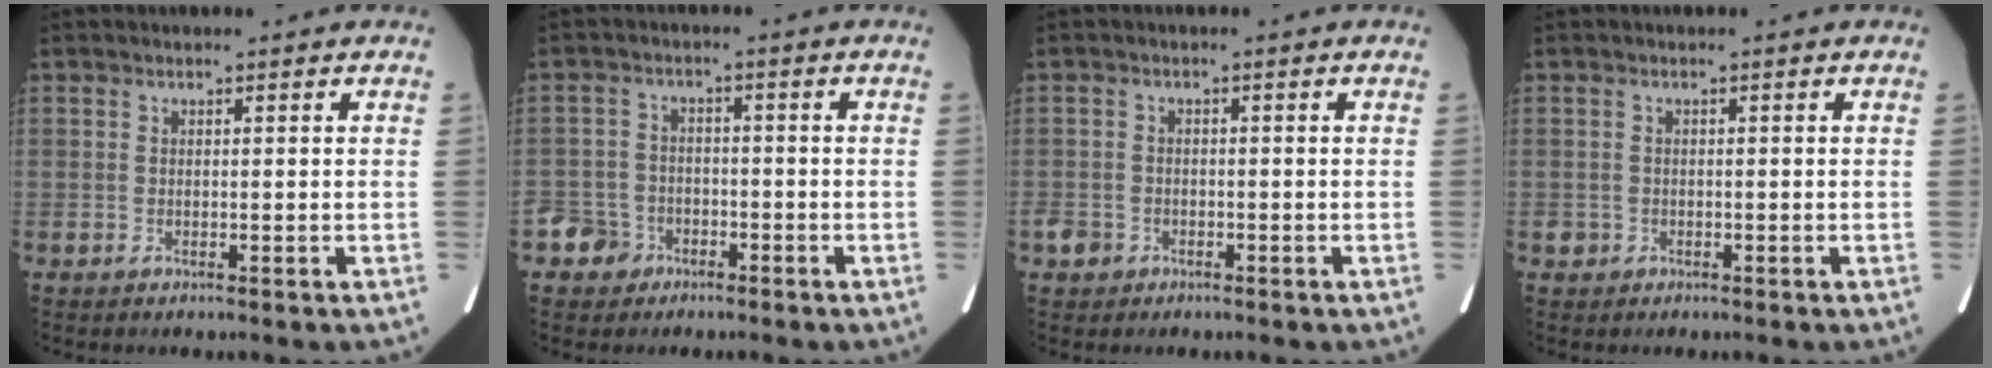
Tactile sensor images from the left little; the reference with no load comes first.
{"total": 4.8, "force": [-3.0, 3.7, 0.7], "torque": [-0.014, 0.009, -0.053]}
{"total": 2.4, "force": [-1.3, 1.9, 0.6], "torque": [-0.015, 0.005, -0.023]}
{"total": 0.9, "force": [-0.4, 0.9, 0.1], "torque": [-0.003, 0.004, -0.004]}